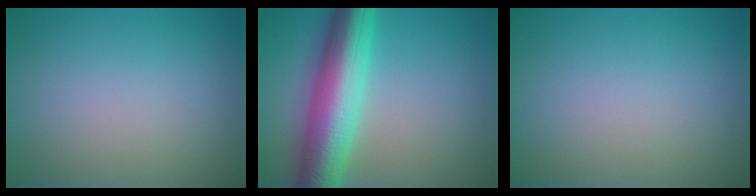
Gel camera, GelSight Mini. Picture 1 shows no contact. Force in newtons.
{"total": 9.7, "press": 9.7, "slide": 0.1}
{"total": 0.0}